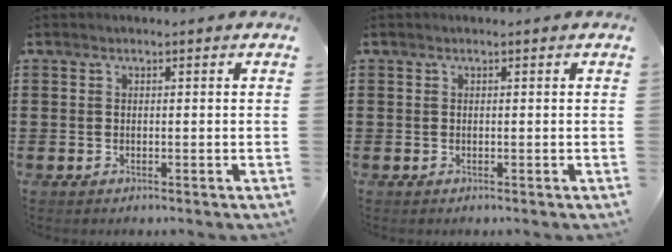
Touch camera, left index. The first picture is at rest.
{"total": 0.0}